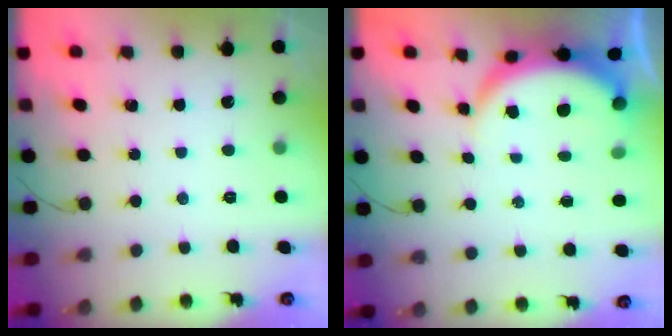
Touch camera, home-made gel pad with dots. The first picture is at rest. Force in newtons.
{"total": 5.9, "press": 5.9, "slide": 0.8}